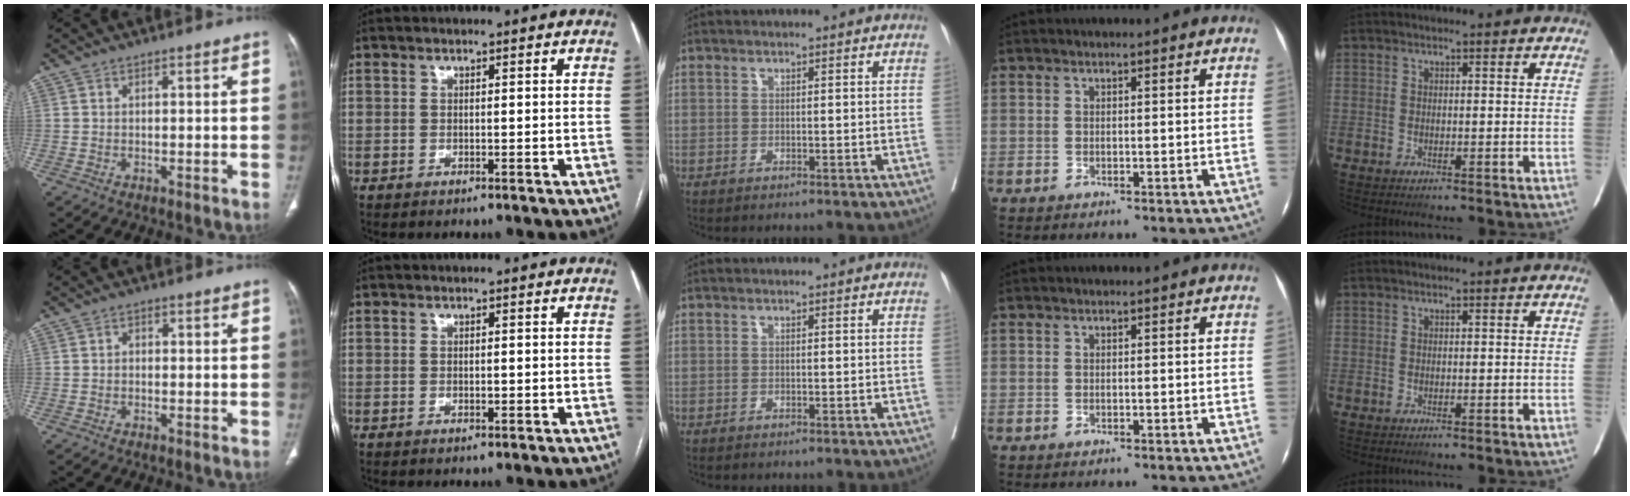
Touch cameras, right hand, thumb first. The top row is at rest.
{"thumb": {"total": 1.1, "force": [-0.2, 0.9, 0.5], "torque": [-0.001, 0.004, -0.008]}, "index": {"total": 0.7, "force": [-0.1, 0.3, 0.7], "torque": [-0.013, -0.002, 0.000]}}